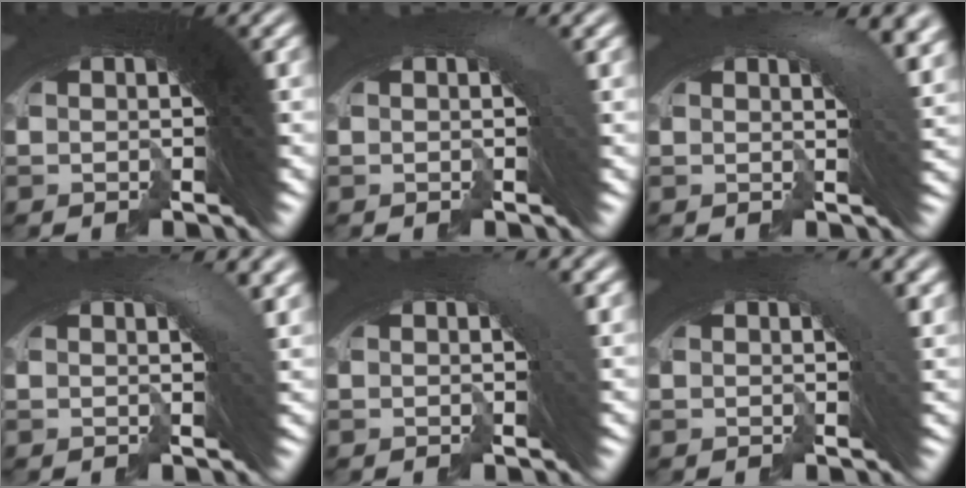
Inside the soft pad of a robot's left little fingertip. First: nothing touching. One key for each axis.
{"total": 1.3, "fx": -0.1, "fy": 0.5, "fz": 1.1, "tx": -0.010, "ty": 0.006, "tz": -0.006}
{"total": 4.6, "fx": 1.0, "fy": 1.9, "fz": 4.1, "tx": -0.039, "ty": 0.014, "tz": 0.004}
{"total": 3.1, "fx": 0.7, "fy": 1.2, "fz": 2.8, "tx": -0.027, "ty": 0.009, "tz": 0.000}
{"total": 1.7, "fx": 0.2, "fy": 0.7, "fz": 1.6, "tx": -0.013, "ty": 0.009, "tz": -0.004}
{"total": 2.5, "fx": 0.4, "fy": 0.9, "fz": 2.3, "tx": -0.018, "ty": 0.012, "tz": -0.003}